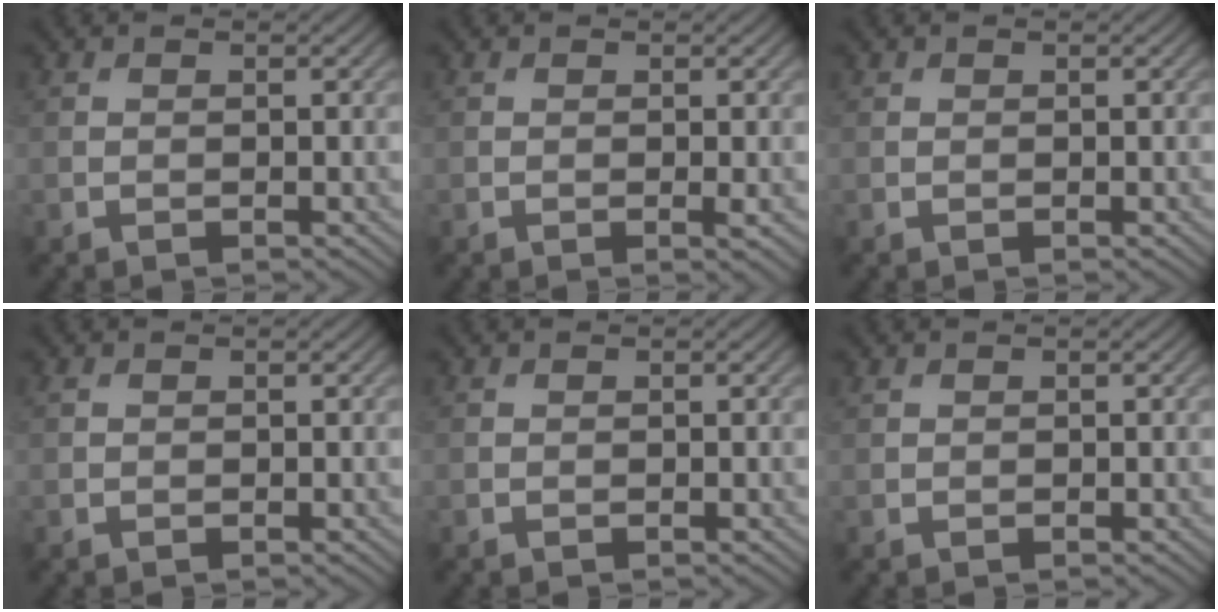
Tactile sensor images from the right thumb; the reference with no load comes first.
{"total": 0.8, "force": [-0.1, 0.1, 0.8], "torque": [-0.015, -0.004, -0.003]}
{"total": 0.0}
{"total": 0.8, "force": [0.3, 0.7, 0.4], "torque": [-0.010, 0.003, 0.005]}
{"total": 0.0}
{"total": 0.5, "force": [0.4, 0.3, 0.1], "torque": [-0.004, 0.002, 0.011]}